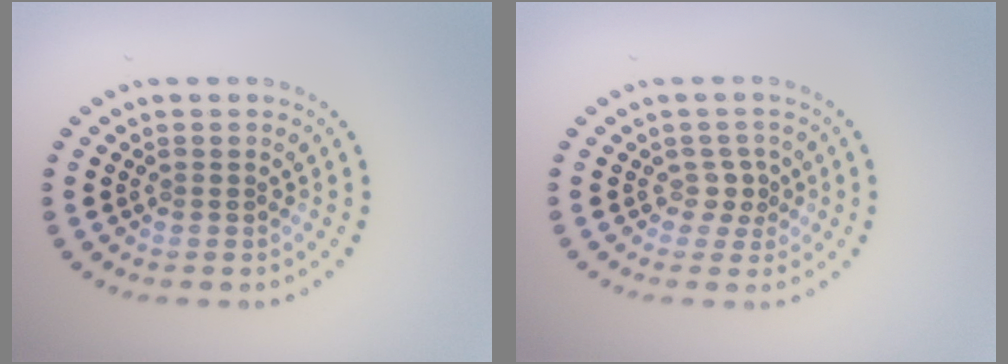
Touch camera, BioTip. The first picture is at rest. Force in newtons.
{"total": 1.3, "press": 0.9, "slide": 0.9}